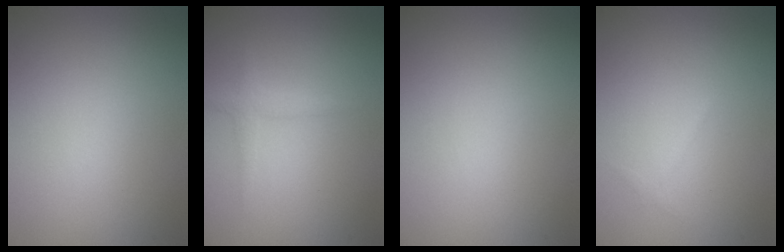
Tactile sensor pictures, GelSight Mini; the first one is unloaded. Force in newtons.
{"total": 1.3, "press": 1.3, "slide": 0.0}
{"total": 0.0}
{"total": 0.5, "press": 0.5, "slide": 0.0}